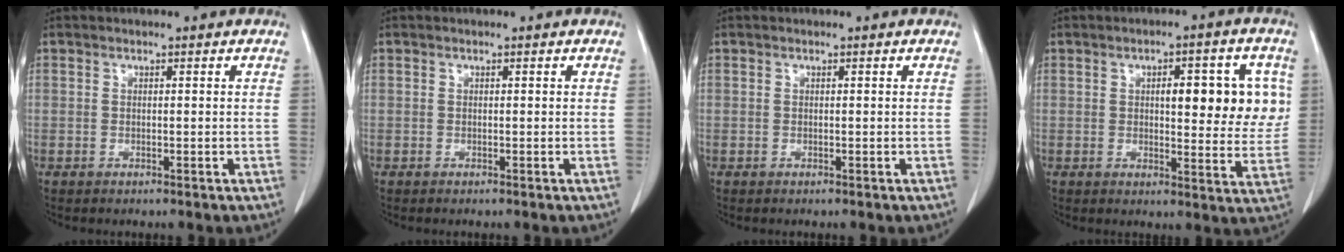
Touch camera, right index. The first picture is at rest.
{"total": 0.0}
{"total": 0.0}
{"total": 10.9, "force": [2.5, 3.6, 10.0], "torque": [-0.120, 0.012, 0.032]}